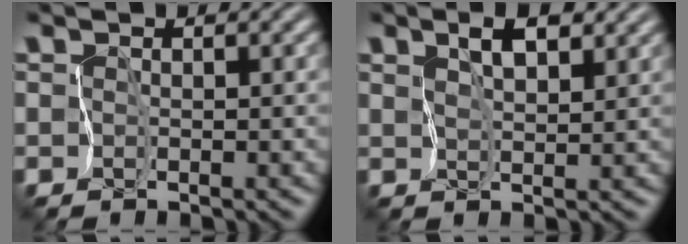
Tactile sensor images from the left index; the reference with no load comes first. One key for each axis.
{"total": 3.5, "fx": 2.2, "fy": 1.2, "fz": 2.4, "tx": -0.042, "ty": 0.004, "tz": 0.040}